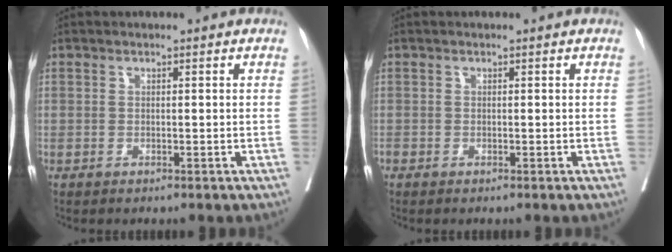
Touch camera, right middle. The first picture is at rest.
{"total": 0.0}